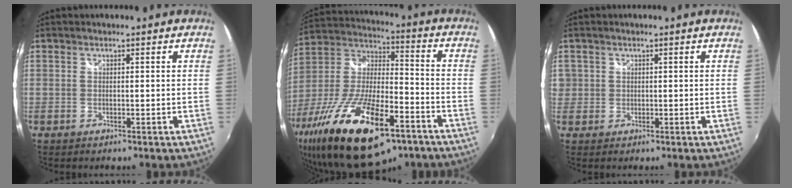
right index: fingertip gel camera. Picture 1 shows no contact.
{"total": 28.0, "force": [-16.2, 10.4, 20.4], "torque": [-0.404, -0.043, -0.271]}
{"total": 2.3, "force": [0.2, 2.3, 0.1], "torque": [0.001, -0.001, 0.001]}